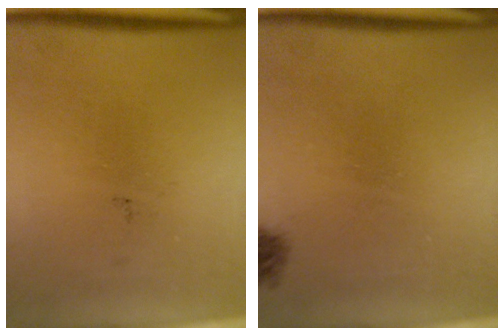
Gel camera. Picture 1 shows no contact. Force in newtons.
{"total": 1.0}